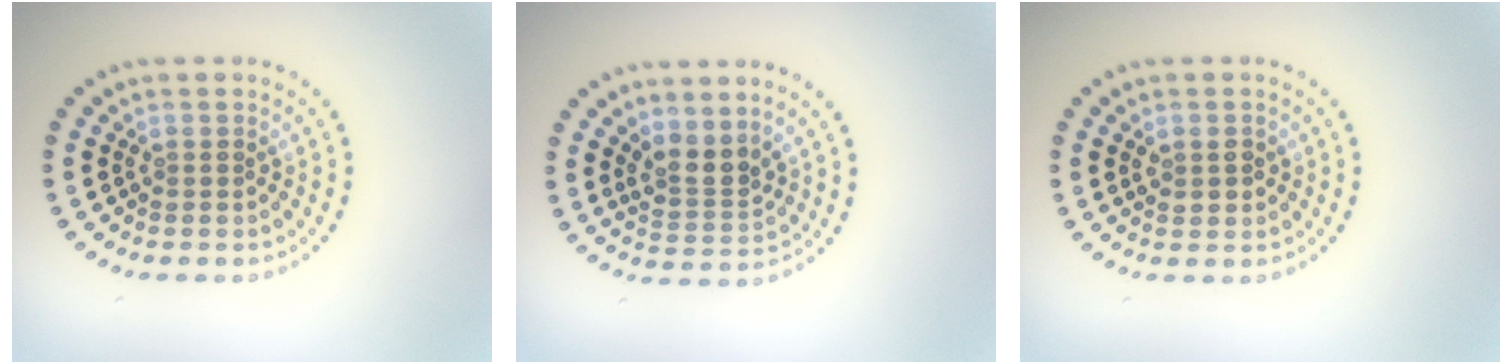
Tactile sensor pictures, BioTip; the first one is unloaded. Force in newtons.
{"total": 2.5, "press": 2.0, "slide": 1.6}
{"total": 1.5, "press": 1.5, "slide": 0.4}